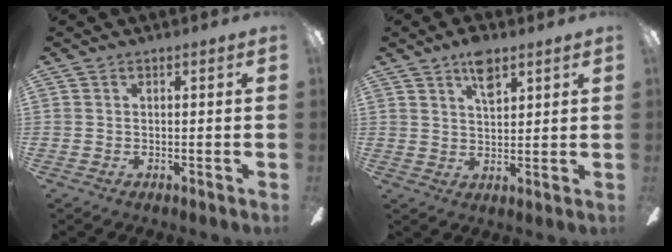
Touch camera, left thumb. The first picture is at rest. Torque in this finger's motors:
{"motor_torque": [0.61, 0.32, 0.42, -0.41, 0.02]}